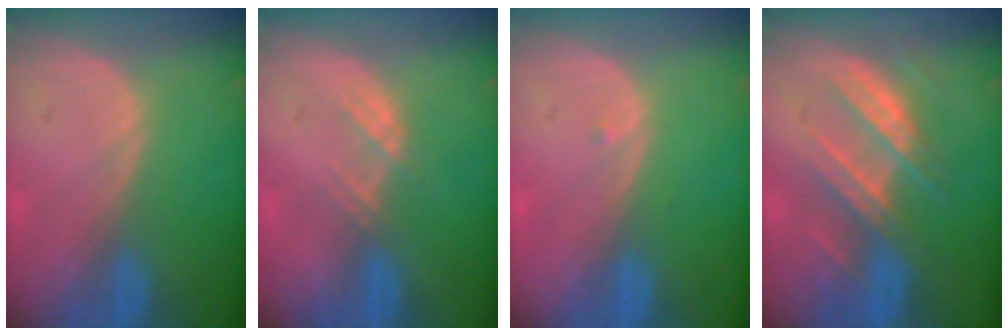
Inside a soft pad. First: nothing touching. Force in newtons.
{"total": 2.3, "press": 2.1, "slide": 0.7}
{"total": 0.5, "press": 0.4, "slide": 0.3}
{"total": 7.7, "press": 7.2, "slide": 2.5}